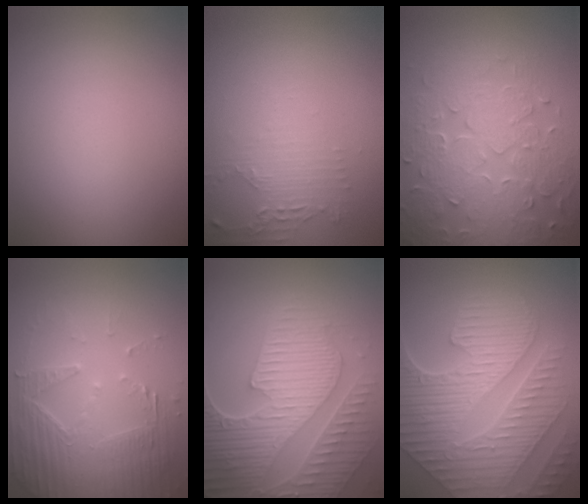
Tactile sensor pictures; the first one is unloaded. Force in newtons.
{"total": 2.1, "press": 1.6, "slide": 1.4}
{"total": 8.0, "press": 5.8, "slide": 5.5}
{"total": 5.2, "press": 4.5, "slide": 2.6}
{"total": 9.4, "press": 6.4, "slide": 6.9}
{"total": 10.2, "press": 7.0, "slide": 7.4}